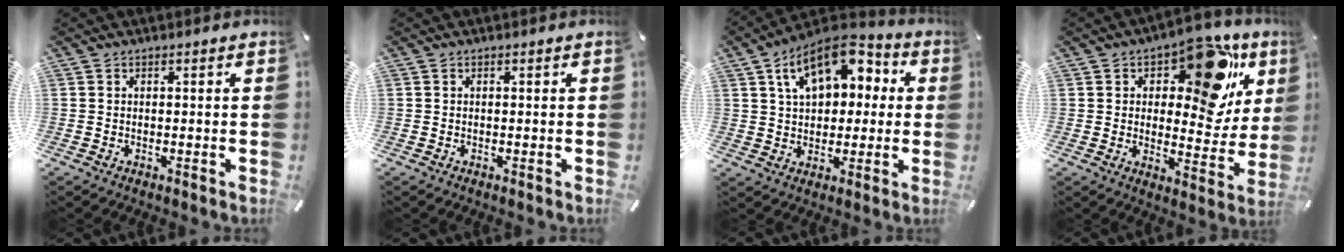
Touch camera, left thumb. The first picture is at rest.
{"total": 0.0}
{"total": 14.3, "force": [6.0, 9.7, 8.6], "torque": [-0.145, -0.015, 0.109]}
{"total": 18.1, "force": [8.7, 9.1, 13.0], "torque": [-0.171, -0.048, 0.140]}